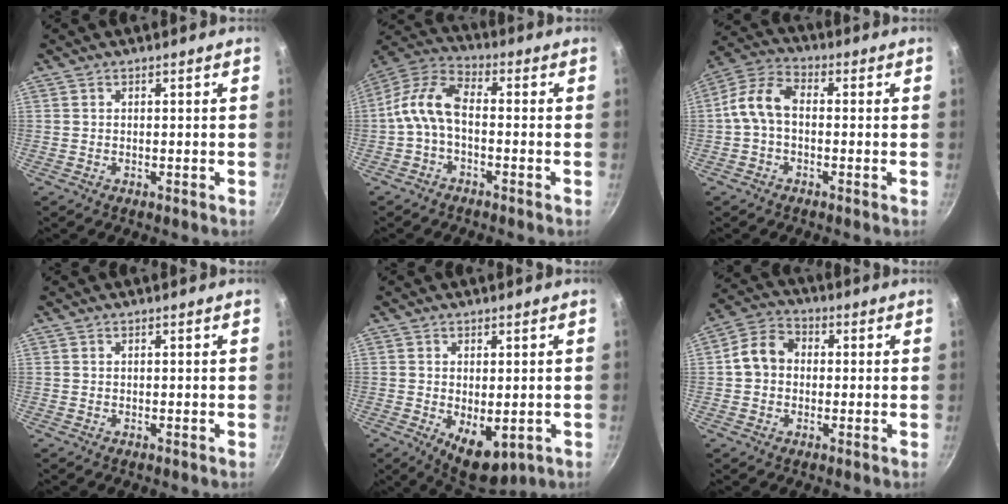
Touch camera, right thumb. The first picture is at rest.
{"total": 10.0, "force": [-1.2, 5.4, 8.3], "torque": [-0.169, 0.034, -0.034]}
{"total": 8.7, "force": [-0.4, 5.5, 6.8], "torque": [-0.131, 0.029, -0.020]}
{"total": 0.0}
{"total": 8.1, "force": [-2.2, 4.2, 6.6], "torque": [-0.088, -0.011, -0.015]}
{"total": 7.7, "force": [0.1, 6.3, 4.4], "torque": [-0.067, 0.026, -0.011]}